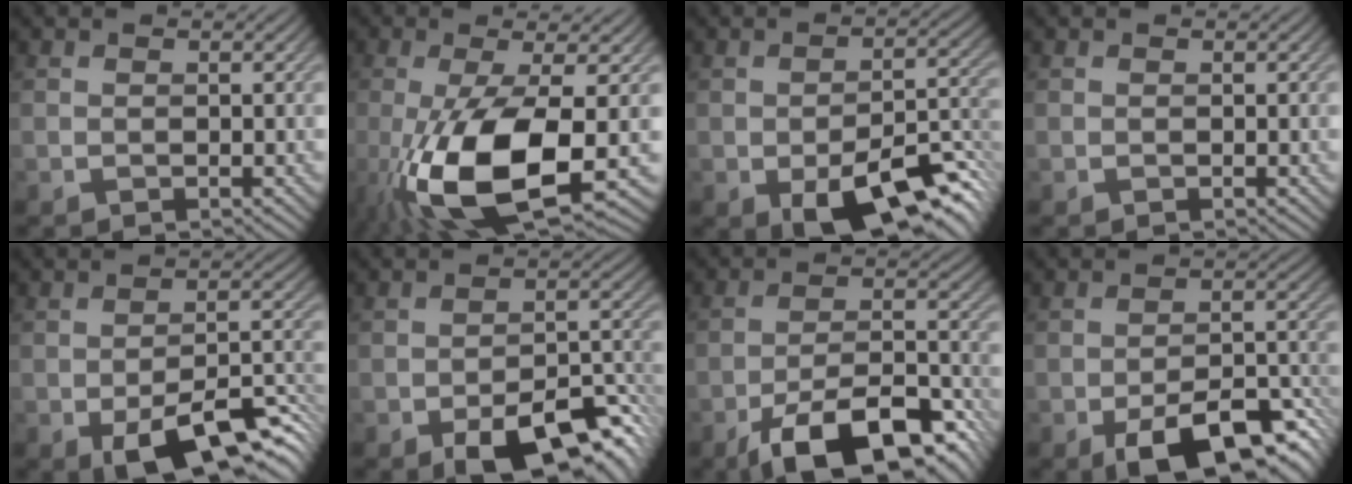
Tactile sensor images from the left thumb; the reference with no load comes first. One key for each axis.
{"total": 13.5, "fx": -3.5, "fy": 4.6, "fz": 12.3, "tx": -0.253, "ty": -0.025, "tz": -0.057}
{"total": 11.6, "fx": -5.6, "fy": 5.2, "fz": 8.7, "tx": -0.137, "ty": -0.027, "tz": -0.076}
{"total": 0.0}
{"total": 10.8, "fx": -5.4, "fy": 4.6, "fz": 8.2, "tx": -0.133, "ty": -0.023, "tz": -0.074}
{"total": 10.0, "fx": -5.3, "fy": 4.6, "fz": 7.1, "tx": -0.105, "ty": -0.020, "tz": -0.070}
{"total": 14.4, "fx": -9.6, "fy": 4.9, "fz": 9.6, "tx": -0.162, "ty": -0.005, "tz": -0.159}
{"total": 10.4, "fx": -5.8, "fy": 4.3, "fz": 7.5, "tx": -0.113, "ty": -0.013, "tz": -0.085}